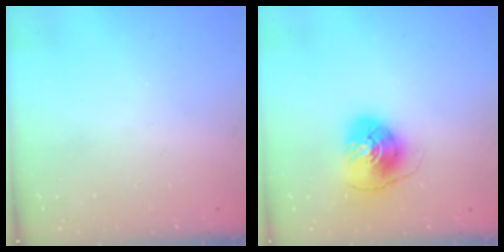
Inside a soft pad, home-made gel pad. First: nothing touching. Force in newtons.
{"total": 8.5, "press": 8.4, "slide": 1.3}